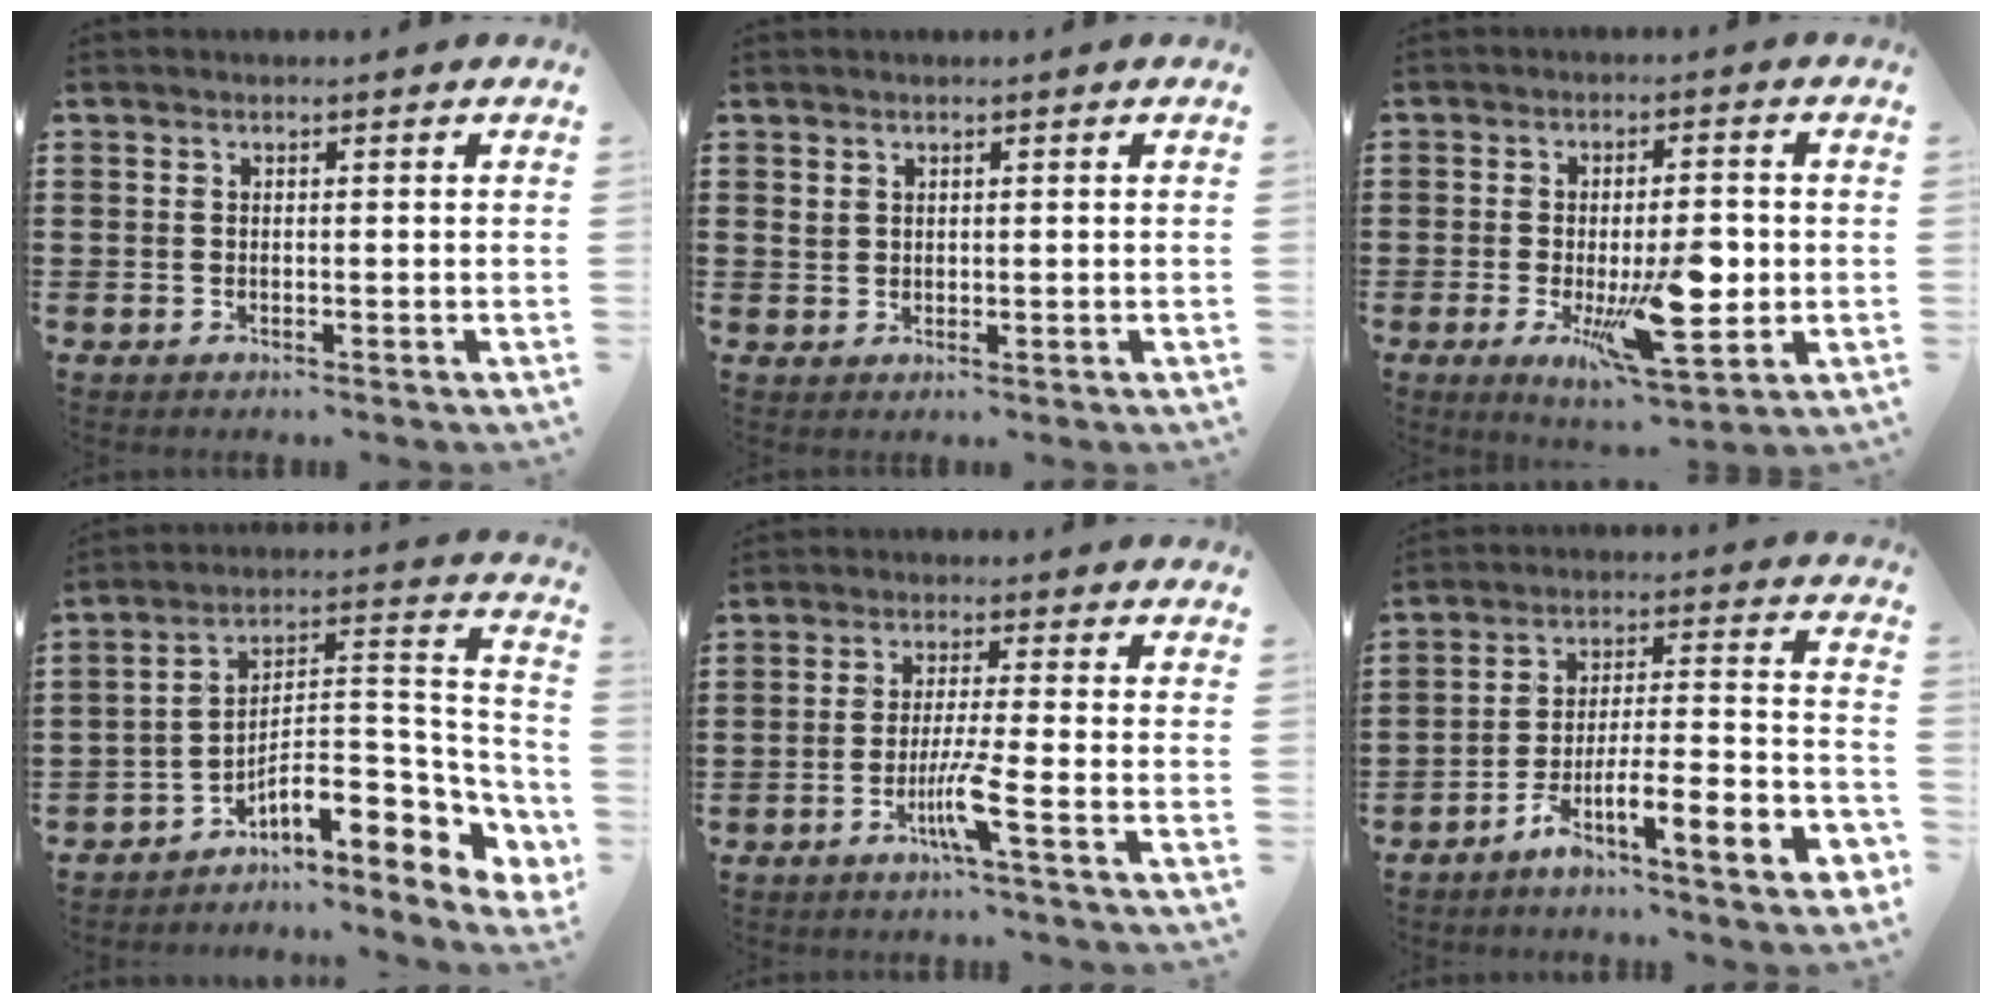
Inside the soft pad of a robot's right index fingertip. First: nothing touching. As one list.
[{"total": 1.2, "force": [0.8, 0.8, 0.4], "torque": [-0.010, 0.004, 0.016]}, {"total": 12.4, "force": [-2.1, 4.4, 11.4], "torque": [-0.175, -0.016, -0.029]}, {"total": 7.9, "force": [-3.6, 3.4, 6.2], "torque": [-0.099, -0.031, -0.067]}, {"total": 5.5, "force": [-2.7, -0.8, 4.7], "torque": [-0.092, -0.019, -0.052]}, {"total": 7.2, "force": [-5.3, 0.5, 4.9], "torque": [-0.081, -0.013, -0.106]}]